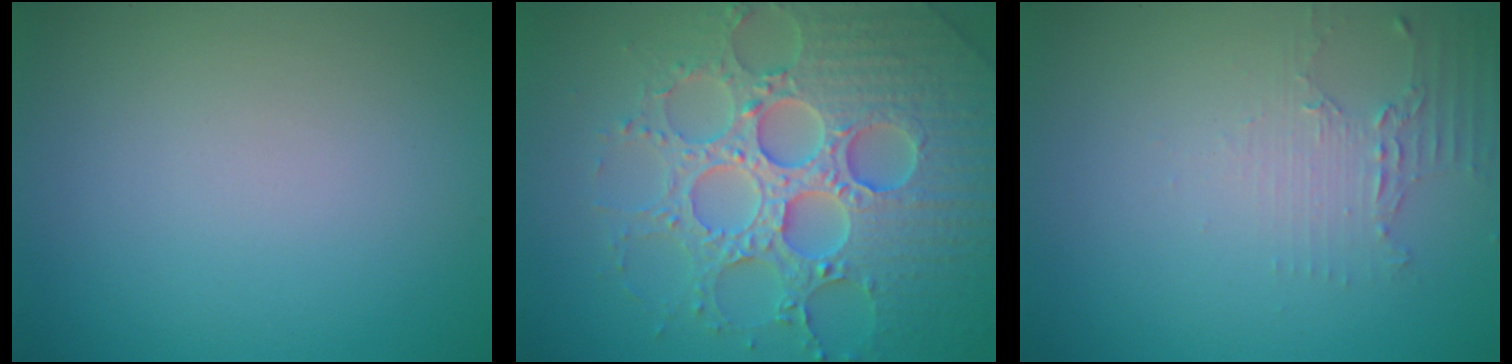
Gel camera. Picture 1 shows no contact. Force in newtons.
{"total": 7.9, "press": 7.7, "slide": 1.8}
{"total": 2.0, "press": 1.5, "slide": 1.3}